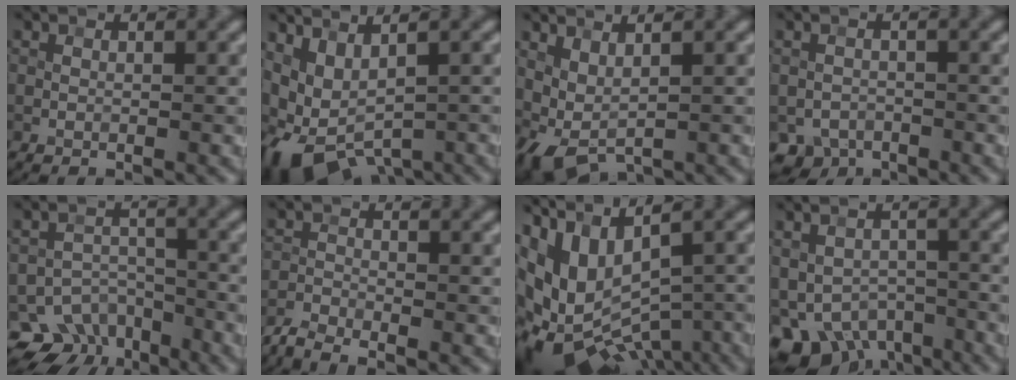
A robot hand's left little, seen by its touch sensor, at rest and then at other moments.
{"total": 7.7, "force": [-2.4, 4.5, 5.8], "torque": [-0.120, -0.020, -0.029]}
{"total": 2.7, "force": [1.1, 1.1, 2.3], "torque": [-0.055, -0.008, 0.029]}
{"total": 3.3, "force": [-2.1, 2.4, 0.9], "torque": [-0.011, -0.008, -0.036]}
{"total": 8.4, "force": [-6.1, 5.3, 2.4], "torque": [-0.023, -0.010, -0.091]}
{"total": 2.6, "force": [-2.4, 0.4, 0.8], "torque": [-0.019, -0.005, -0.058]}
{"total": 13.5, "force": [-1.2, 8.5, 10.4], "torque": [-0.190, -0.030, 0.038]}
{"total": 7.9, "force": [-4.9, 4.7, 4.1], "torque": [-0.061, -0.024, -0.078]}